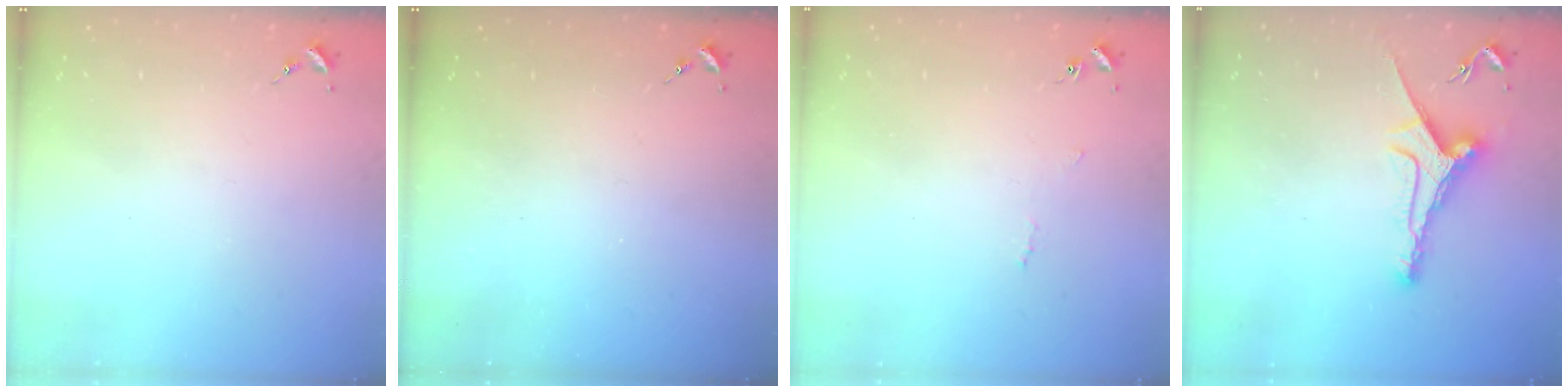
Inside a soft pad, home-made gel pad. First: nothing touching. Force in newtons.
{"total": 0.0}
{"total": 3.3, "press": 3.3, "slide": 0.3}
{"total": 9.1, "press": 9.0, "slide": 0.6}